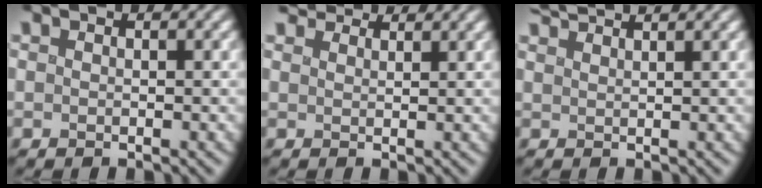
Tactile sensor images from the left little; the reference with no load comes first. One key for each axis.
{"total": 5.3, "fx": 4.7, "fy": 1.8, "fz": 1.8, "tx": -0.044, "ty": 0.014, "tz": 0.063}
{"total": 2.9, "fx": 2.8, "fy": 0.1, "fz": 0.8, "tx": -0.007, "ty": 0.012, "tz": 0.044}